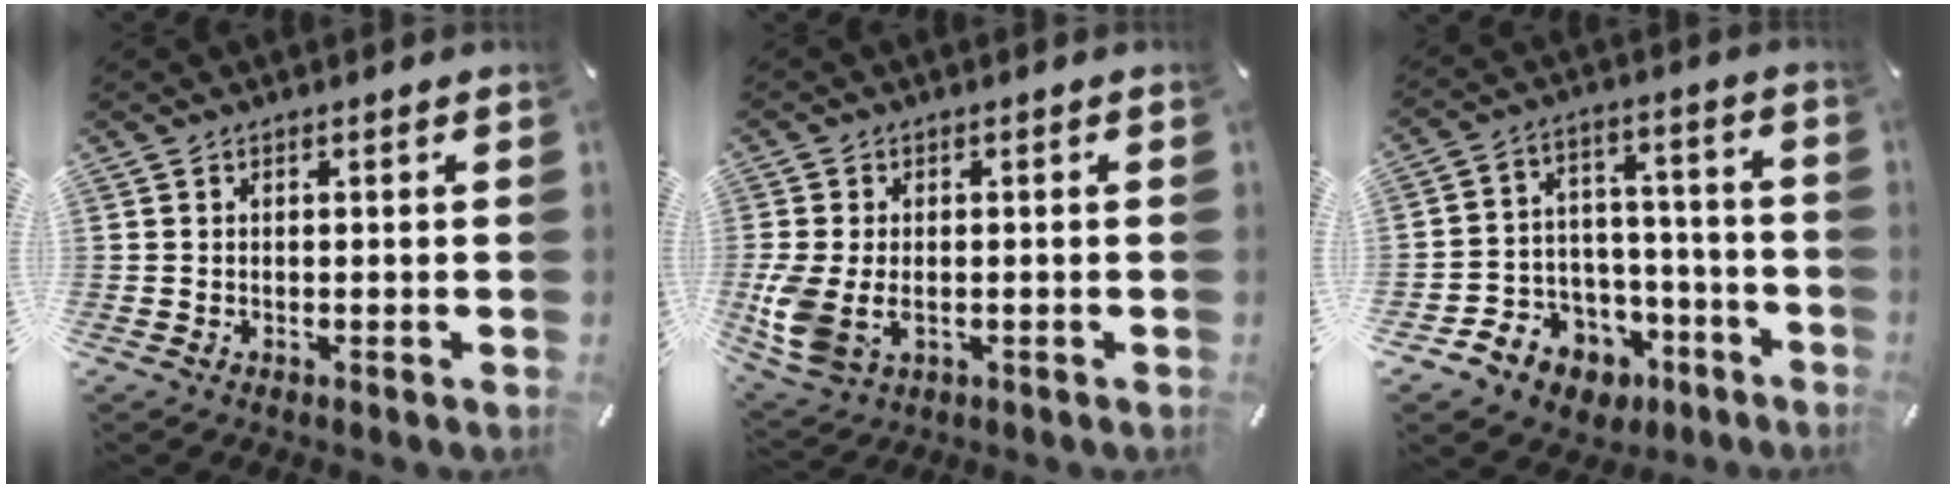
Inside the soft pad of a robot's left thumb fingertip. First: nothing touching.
{"total": 7.8, "force": [-1.2, 5.3, 5.6], "torque": [-0.139, -0.004, -0.019]}
{"total": 9.2, "force": [-3.8, 8.3, 1.4], "torque": [-0.017, 0.023, -0.051]}